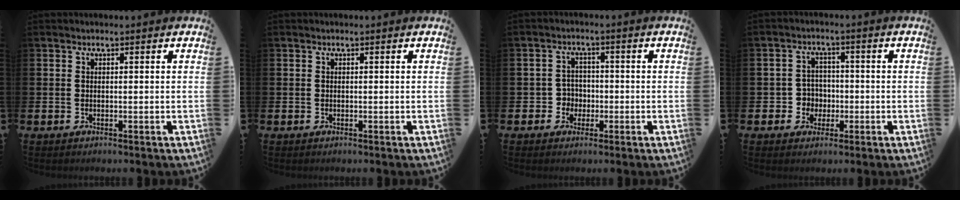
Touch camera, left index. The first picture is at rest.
{"total": 0.0}
{"total": 3.1, "force": [-1.1, 2.9, 0.5], "torque": [-0.016, 0.004, -0.029]}
{"total": 3.8, "force": [-0.8, 3.7, 0.6], "torque": [-0.020, 0.003, -0.022]}